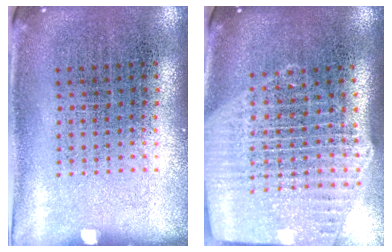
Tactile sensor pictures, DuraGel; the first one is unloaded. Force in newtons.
{"total": 2.6, "press": 2.2, "slide": 1.4}